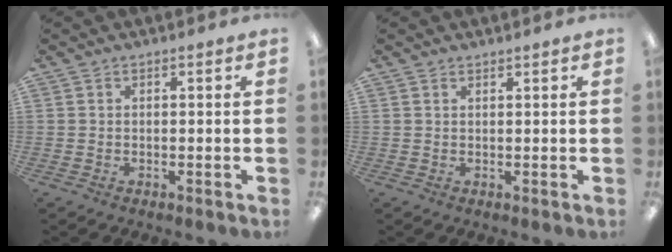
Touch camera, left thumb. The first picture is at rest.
{"total": 0.8, "force": [0.8, 0.0, 0.0], "torque": [-0.002, -0.001, 0.014]}